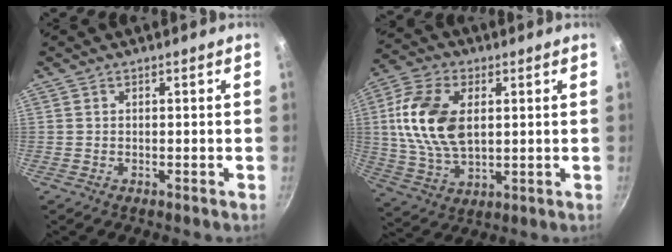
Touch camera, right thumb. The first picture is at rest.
{"total": 15.6, "force": [2.7, 9.4, 12.2], "torque": [-0.224, -0.003, 0.051]}